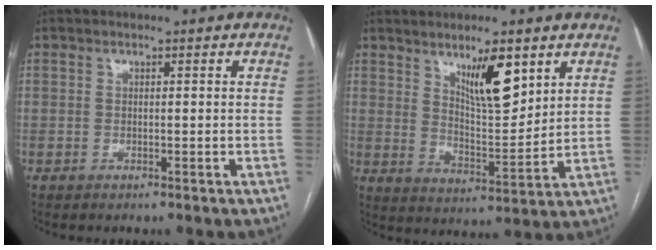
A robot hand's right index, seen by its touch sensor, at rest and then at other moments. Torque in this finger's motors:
{"motor_torque": [0.35, 0.22, 0.60, 0.12]}